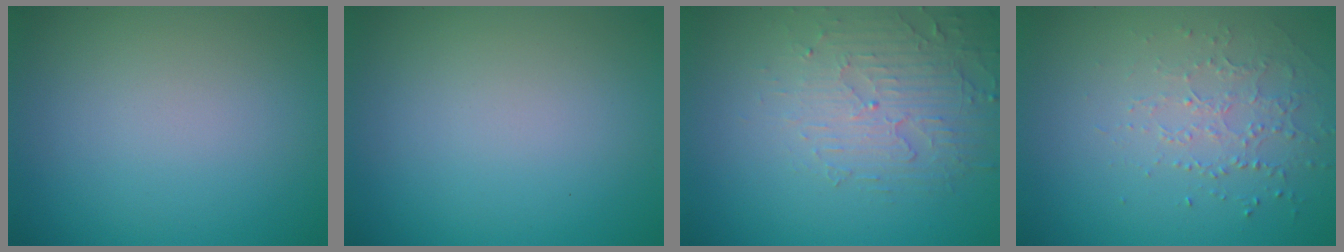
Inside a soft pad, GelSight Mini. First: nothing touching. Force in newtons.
{"total": 0.0}
{"total": 3.8, "press": 3.4, "slide": 1.8}
{"total": 1.5, "press": 1.2, "slide": 0.9}